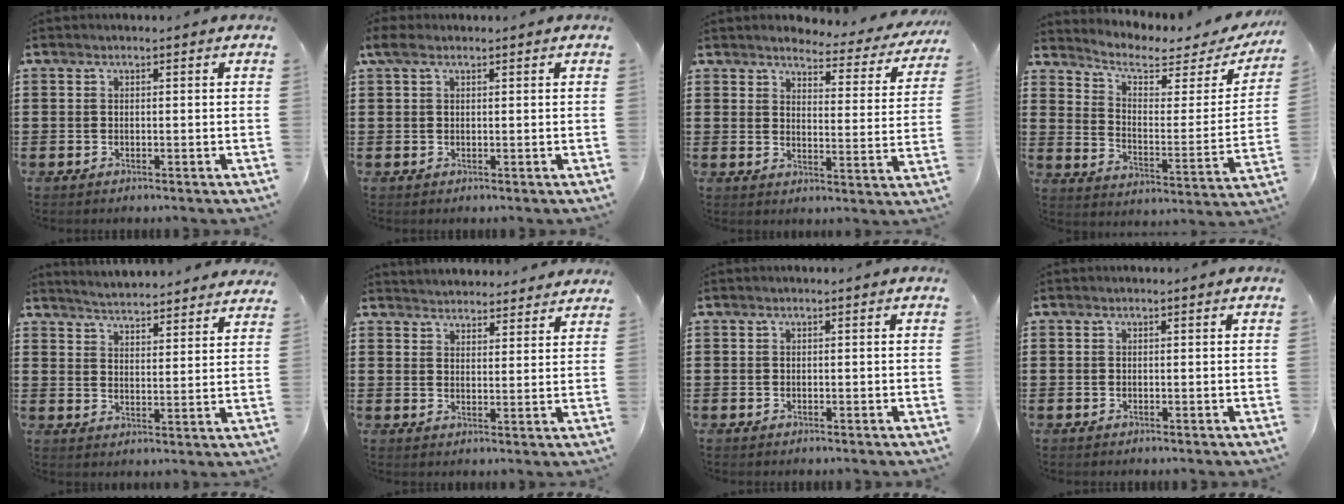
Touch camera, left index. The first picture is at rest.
{"total": 2.0, "force": [0.7, 0.9, 1.6], "torque": [-0.034, 0.006, 0.012]}
{"total": 3.4, "force": [3.3, 0.3, 0.8], "torque": [-0.029, -0.027, 0.050]}
{"total": 5.0, "force": [3.8, 2.0, 2.7], "torque": [-0.067, -0.026, 0.057]}
{"total": 4.3, "force": [4.3, -0.5, -0.1], "torque": [-0.019, -0.032, 0.073]}
{"total": 3.5, "force": [3.5, 0.1, -0.3], "torque": [-0.006, -0.017, 0.063]}
{"total": 0.0}
{"total": 0.0}